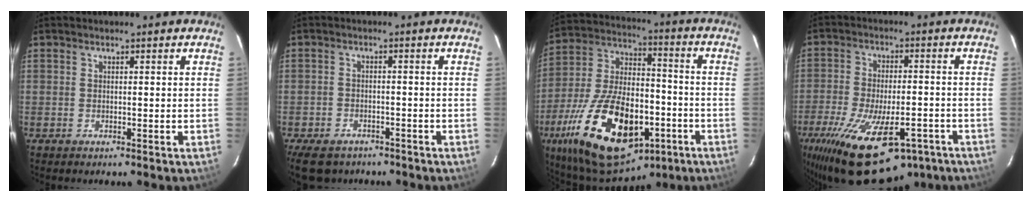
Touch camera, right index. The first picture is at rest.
{"total": 9.8, "force": [-7.2, 5.5, 3.8], "torque": [-0.102, -0.006, -0.113]}
{"total": 27.5, "force": [-11.9, 14.4, 20.2], "torque": [-0.405, -0.009, -0.178]}
{"total": 22.9, "force": [-13.8, 10.1, 15.3], "torque": [-0.303, -0.044, -0.210]}